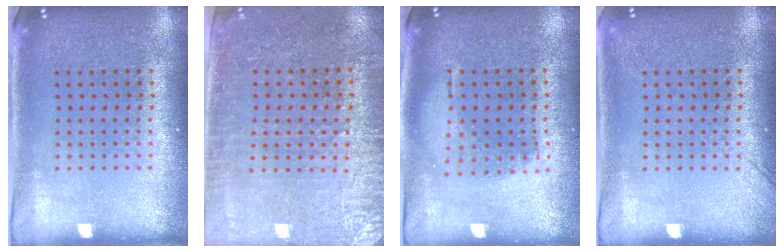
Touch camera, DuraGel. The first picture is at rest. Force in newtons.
{"total": 3.3, "press": 3.0, "slide": 1.5}
{"total": 1.2, "press": 1.1, "slide": 0.5}
{"total": 1.2, "press": 1.2, "slide": 0.2}